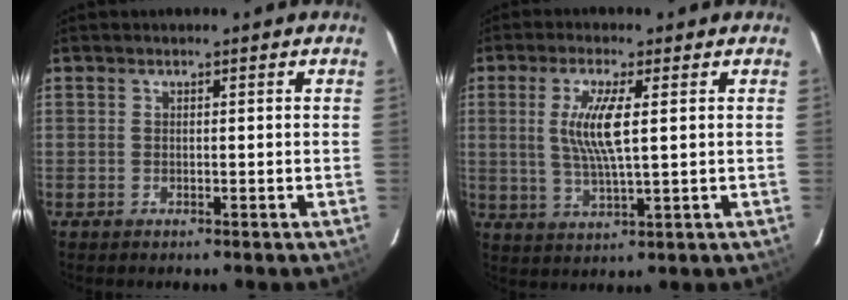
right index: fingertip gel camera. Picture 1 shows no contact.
{"total": 7.8, "force": [1.4, 1.1, 7.6], "torque": [-0.150, -0.004, 0.028]}